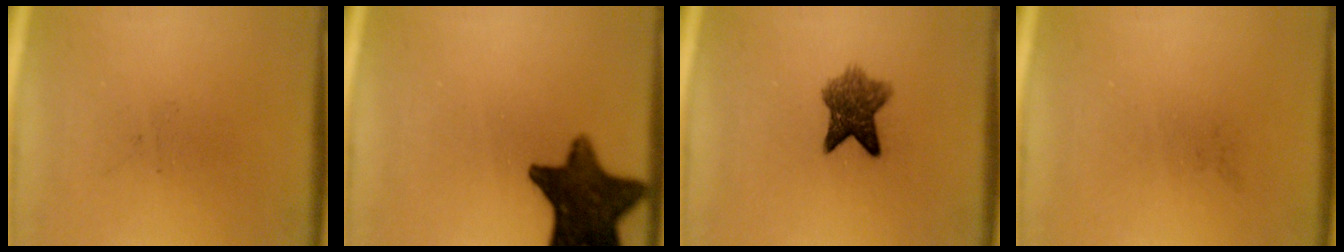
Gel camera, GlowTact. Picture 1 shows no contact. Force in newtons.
{"total": 14.0}
{"total": 6.5}
{"total": 0.0}